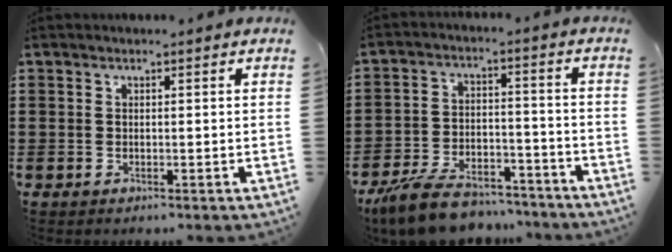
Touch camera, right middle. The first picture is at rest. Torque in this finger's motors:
{"motor_torque": [0.35, -0.34, 0.28, 0.16]}